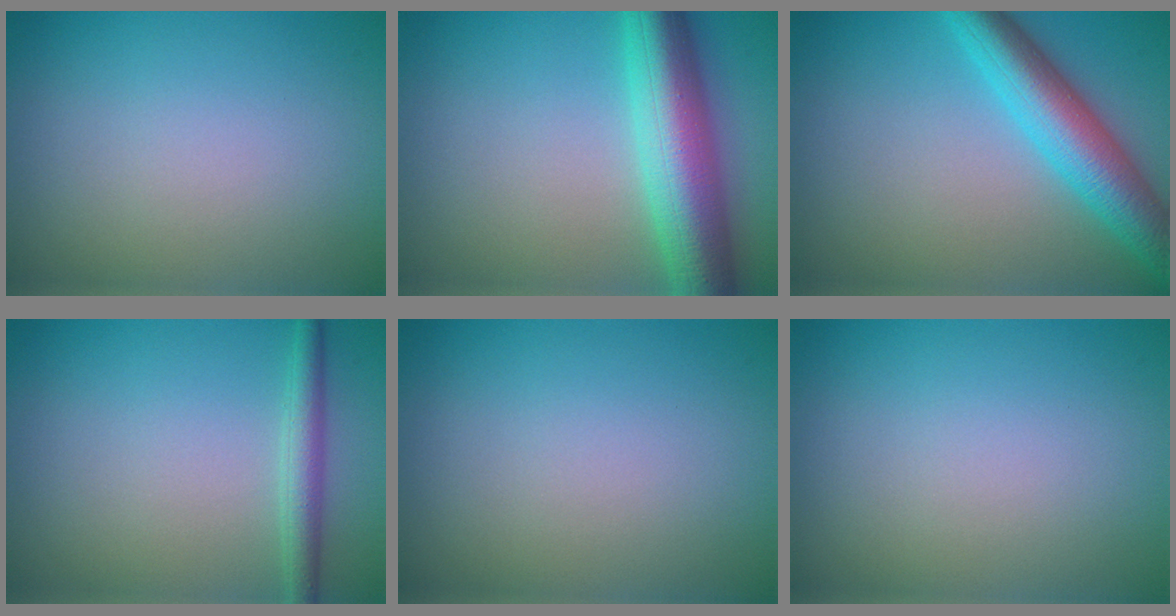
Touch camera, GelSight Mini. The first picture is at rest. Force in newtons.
{"total": 8.5, "press": 8.4, "slide": 0.1}
{"total": 6.5, "press": 6.5, "slide": 0.2}
{"total": 2.2, "press": 2.2, "slide": 0.0}
{"total": 0.0}
{"total": 0.0}